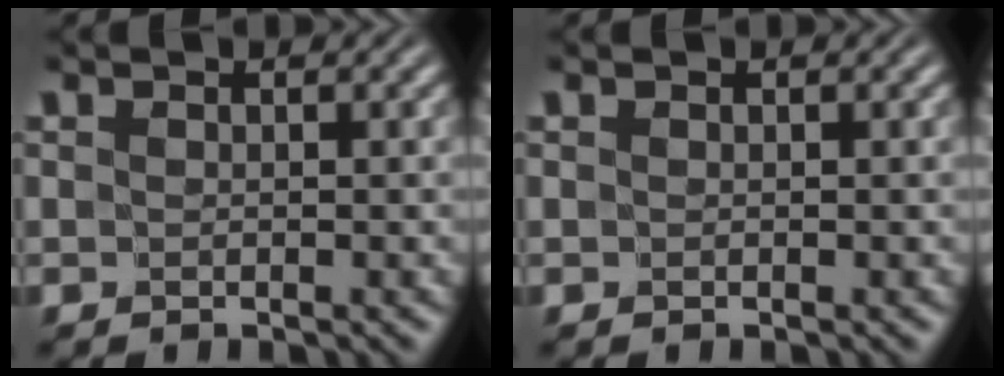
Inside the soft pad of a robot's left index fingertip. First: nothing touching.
{"total": 0.0}